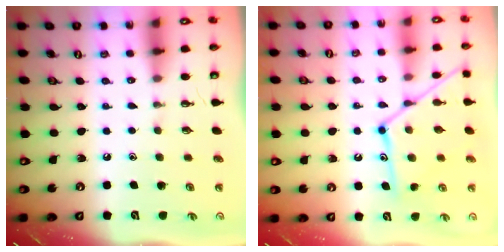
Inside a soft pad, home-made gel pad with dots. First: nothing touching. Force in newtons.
{"total": 15.4, "press": 15.3, "slide": 1.1}